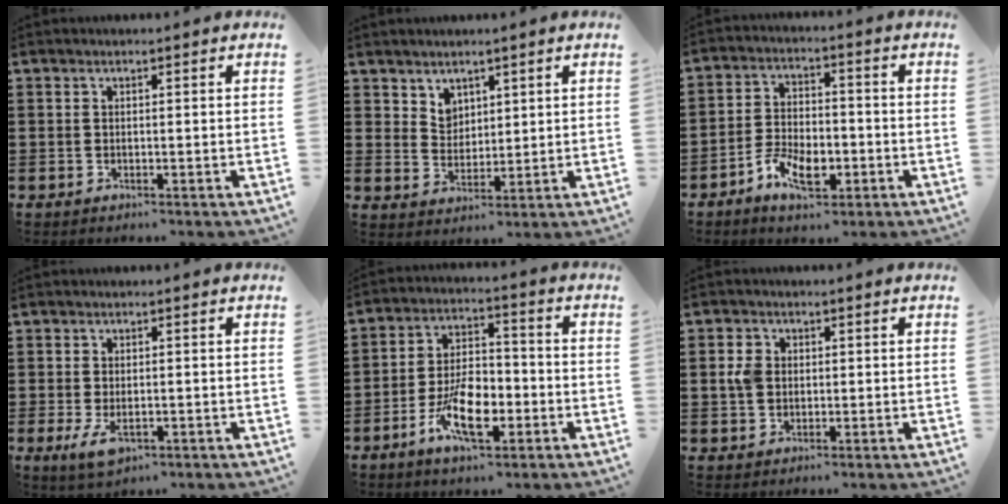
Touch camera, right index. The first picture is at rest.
{"total": 3.8, "force": [2.9, 2.4, 0.4], "torque": [-0.020, 0.001, 0.056]}
{"total": 7.0, "force": [-3.4, 3.6, 4.8], "torque": [-0.105, 0.006, -0.066]}
{"total": 3.2, "force": [-0.8, 1.6, 2.6], "torque": [-0.061, -0.005, -0.018]}
{"total": 9.7, "force": [-3.9, 4.8, 7.5], "torque": [-0.145, -0.001, -0.071]}
{"total": 3.2, "force": [0.4, 2.6, 1.9], "torque": [-0.053, 0.009, 0.002]}